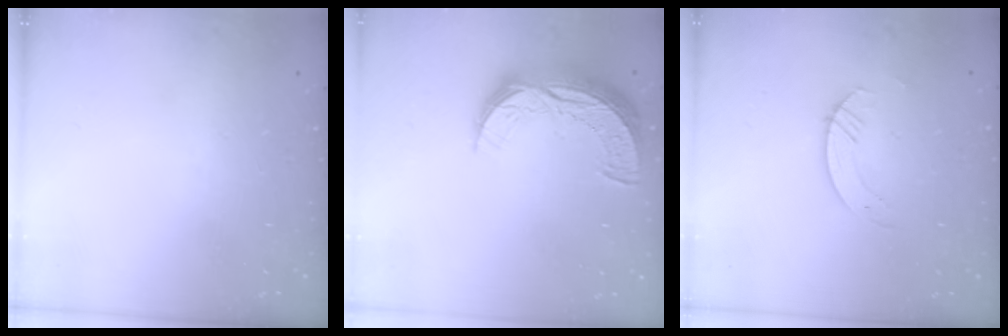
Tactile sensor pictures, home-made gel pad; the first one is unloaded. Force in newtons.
{"total": 12.8, "press": 12.7, "slide": 1.0}
{"total": 2.8, "press": 2.8, "slide": 0.2}